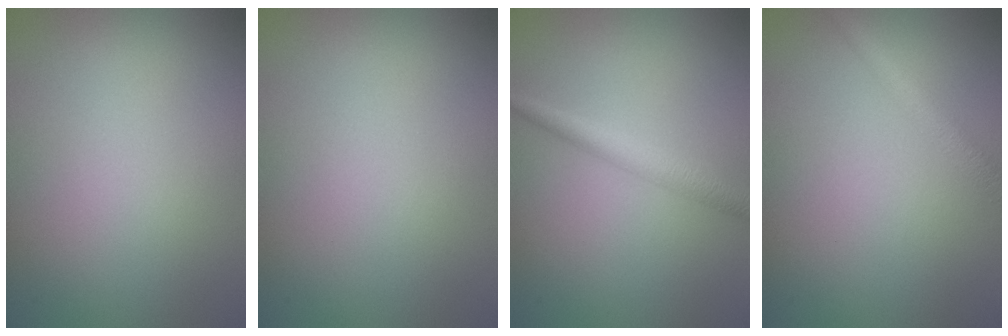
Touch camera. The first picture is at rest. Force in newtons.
{"total": 0.0}
{"total": 2.2, "press": 2.2, "slide": 0.1}
{"total": 2.1, "press": 2.1, "slide": 0.0}